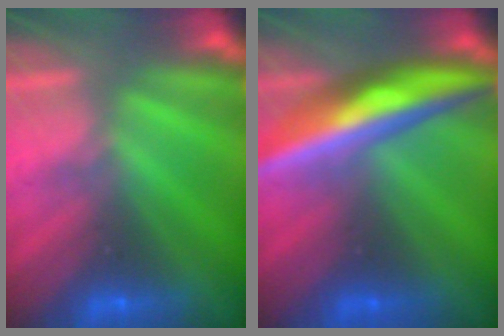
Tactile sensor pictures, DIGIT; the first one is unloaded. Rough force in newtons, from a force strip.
{"total": 6.4}